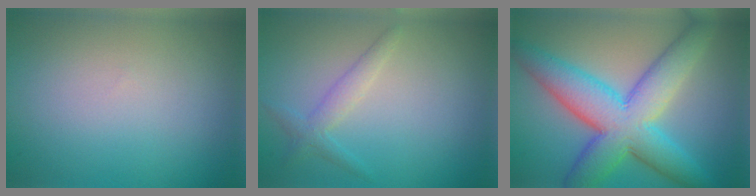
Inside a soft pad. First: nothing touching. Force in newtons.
{"total": 1.7, "press": 1.7, "slide": 0.1}
{"total": 9.2, "press": 9.2, "slide": 0.1}